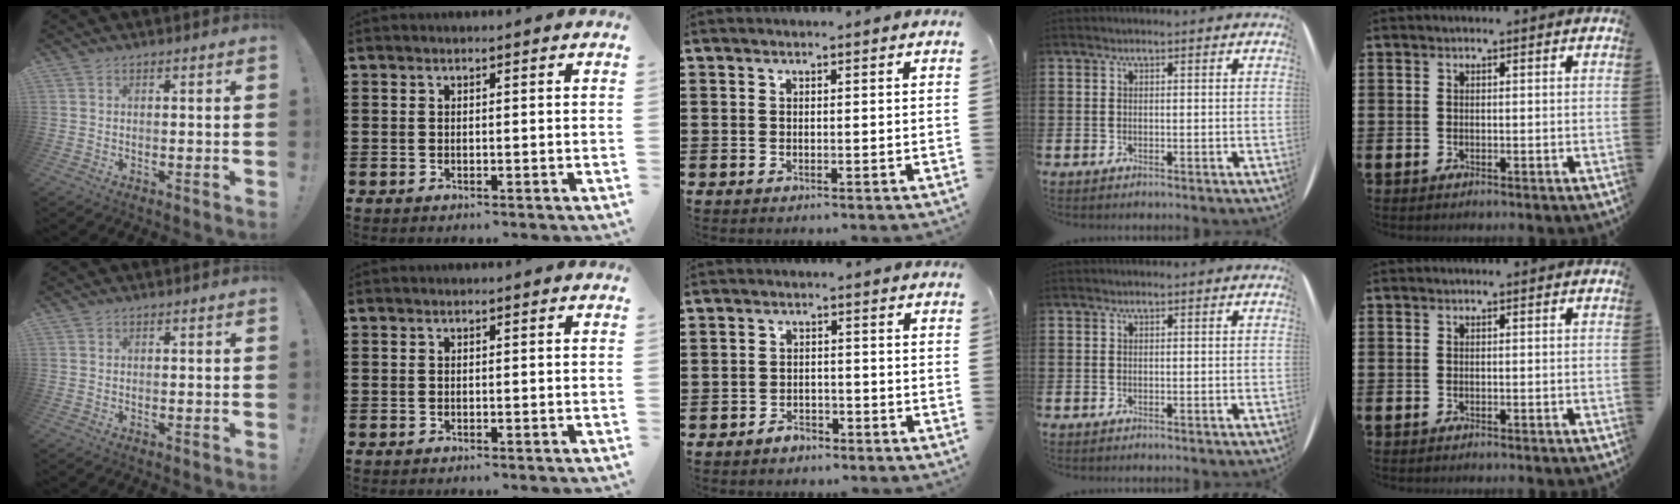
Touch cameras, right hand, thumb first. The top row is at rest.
{"middle": {"total": 2.4, "force": [-2.2, 1.1, 0.3], "torque": [-0.011, 0.004, -0.046]}}